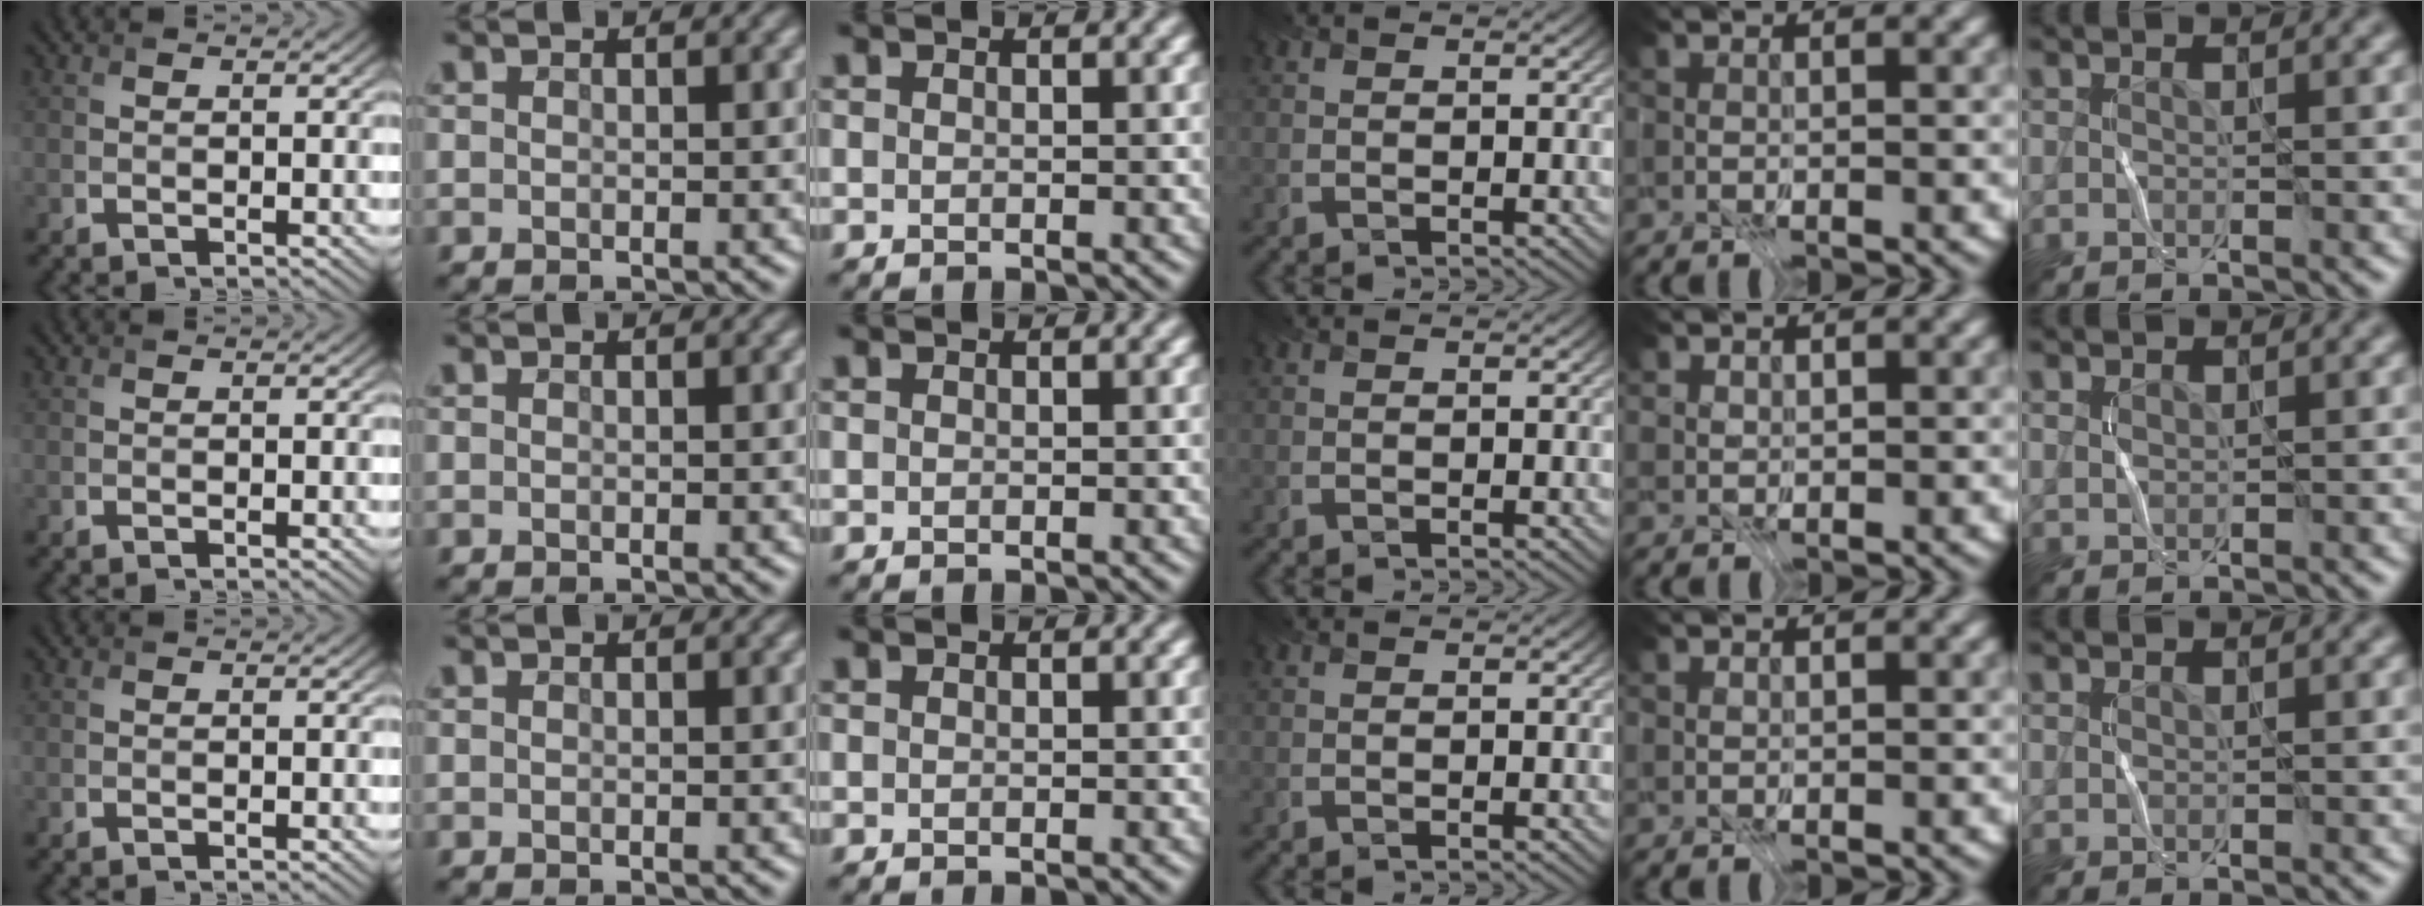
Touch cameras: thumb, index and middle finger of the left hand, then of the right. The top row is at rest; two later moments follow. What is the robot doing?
{"motion": "fold", "object": "file"}